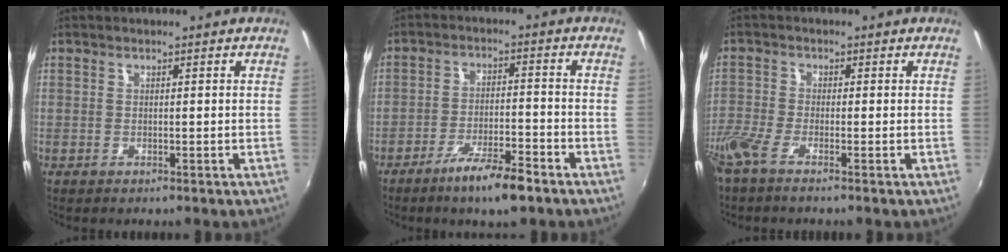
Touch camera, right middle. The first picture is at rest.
{"total": 8.3, "force": [-5.9, 1.3, 5.6], "torque": [-0.114, -0.007, -0.099]}
{"total": 5.1, "force": [-3.9, 0.6, 3.3], "torque": [-0.087, -0.019, -0.084]}